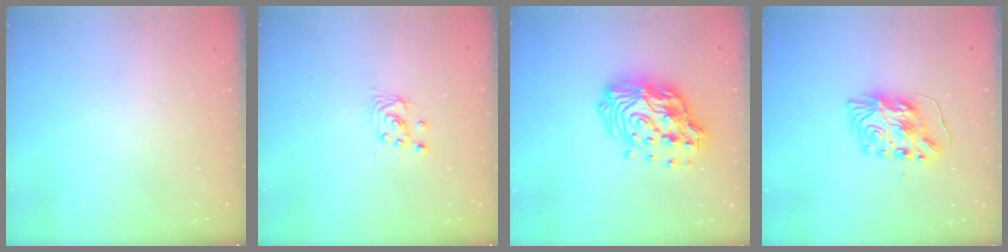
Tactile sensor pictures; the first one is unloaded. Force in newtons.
{"total": 2.8, "press": 2.8, "slide": 0.1}
{"total": 18.7, "press": 18.6, "slide": 1.5}
{"total": 9.5, "press": 9.5, "slide": 0.4}